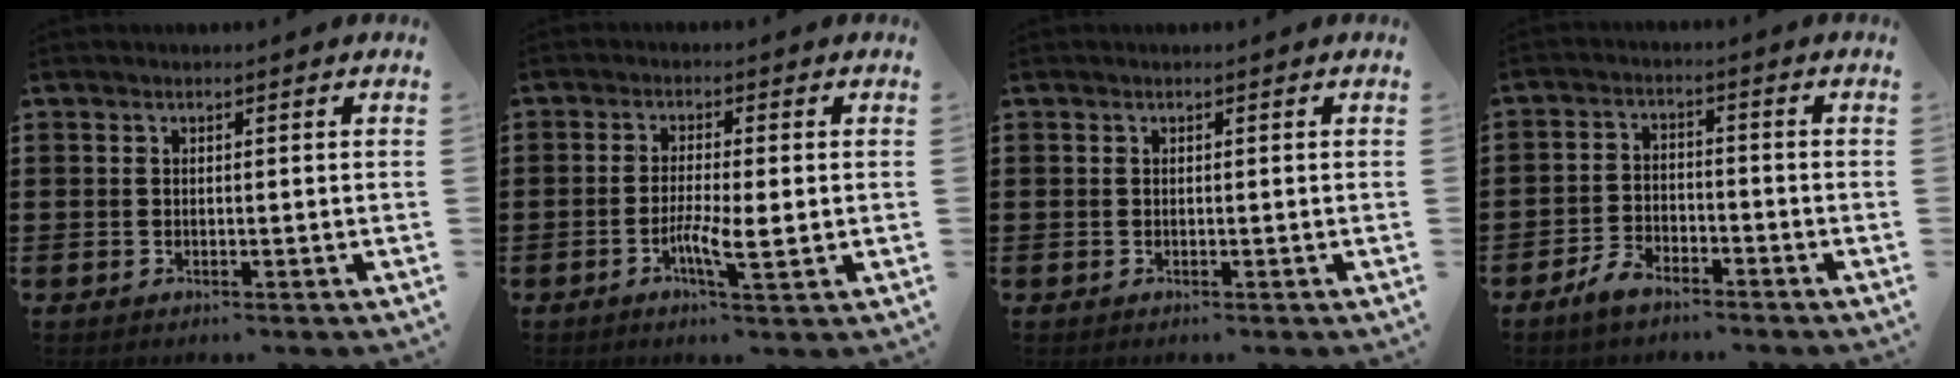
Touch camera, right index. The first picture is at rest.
{"total": 5.2, "force": [-1.4, 1.0, 4.9], "torque": [-0.090, -0.004, -0.027]}
{"total": 0.0}
{"total": 3.6, "force": [-3.1, 1.3, 1.3], "torque": [-0.039, 0.008, -0.067]}